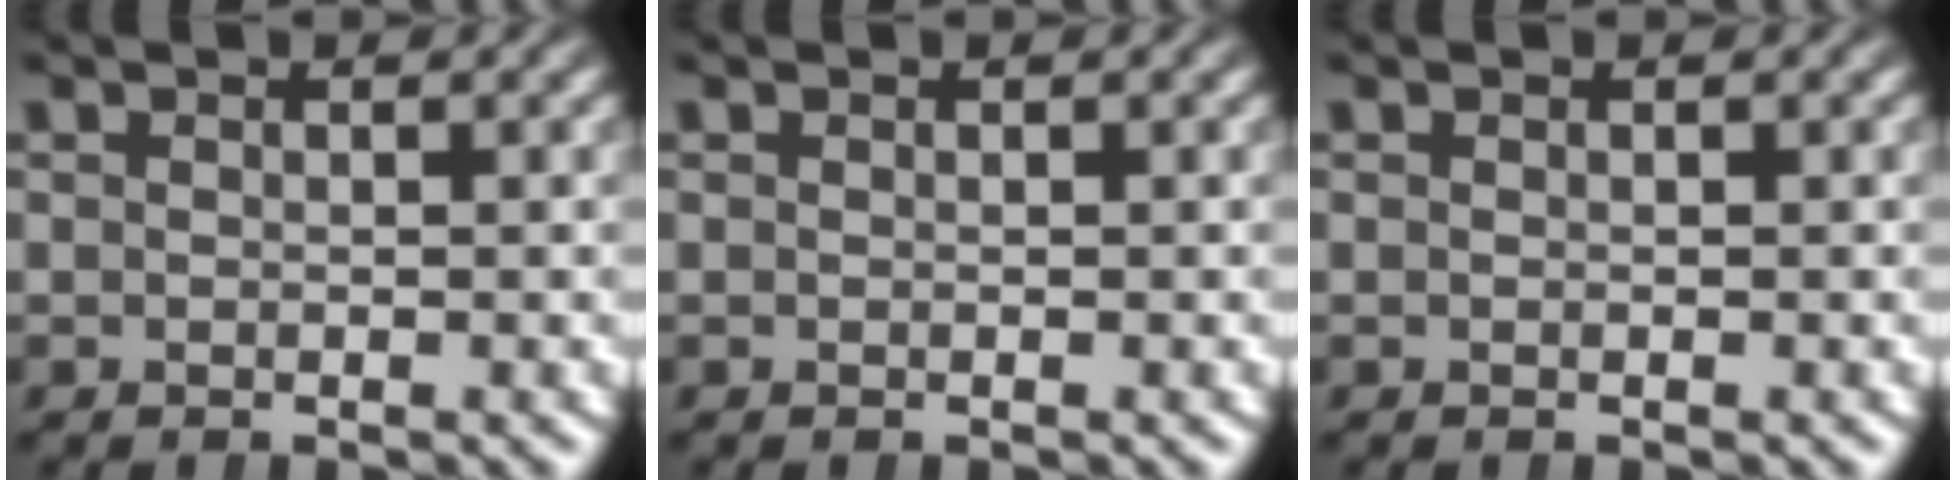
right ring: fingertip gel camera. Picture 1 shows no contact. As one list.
[{"total": 0.0}, {"total": 0.0}]